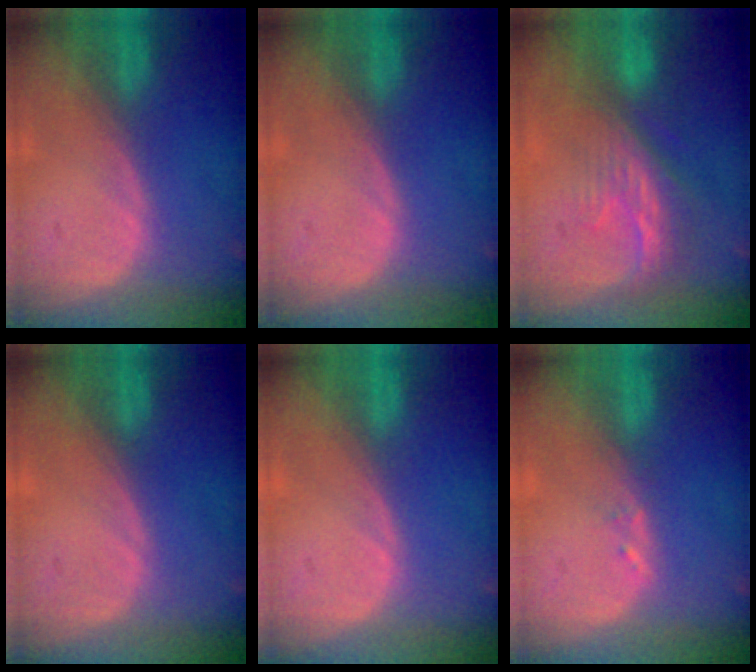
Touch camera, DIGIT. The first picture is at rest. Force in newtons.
{"total": 0.0}
{"total": 8.3, "press": 7.2, "slide": 4.0}
{"total": 0.0}
{"total": 0.0}
{"total": 1.0, "press": 1.0, "slide": 0.2}